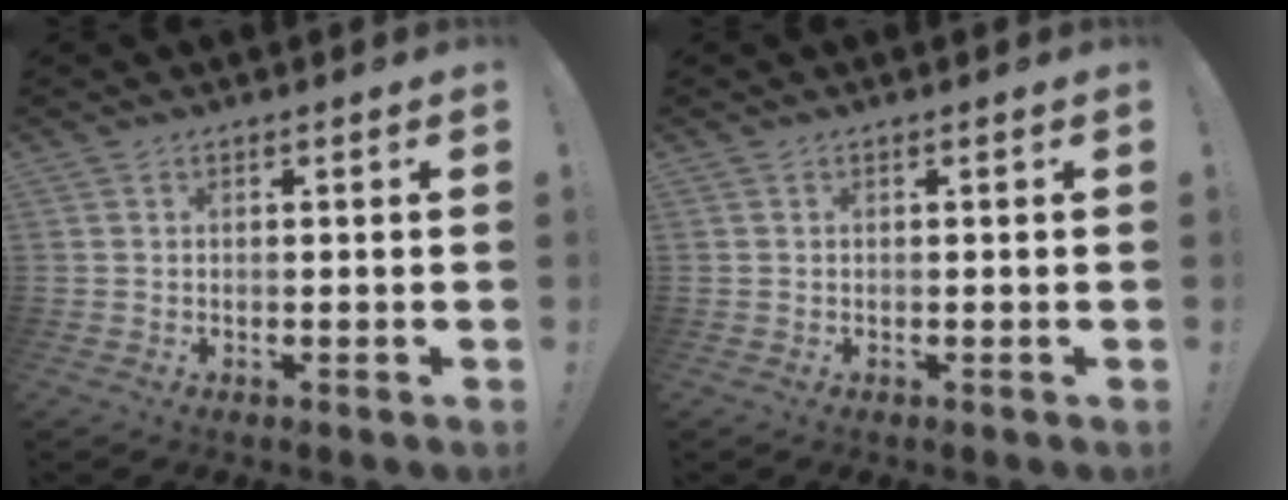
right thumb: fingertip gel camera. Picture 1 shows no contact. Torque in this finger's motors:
{"motor_torque": [-0.19, -0.18, 0.05, -0.02, 0.03]}